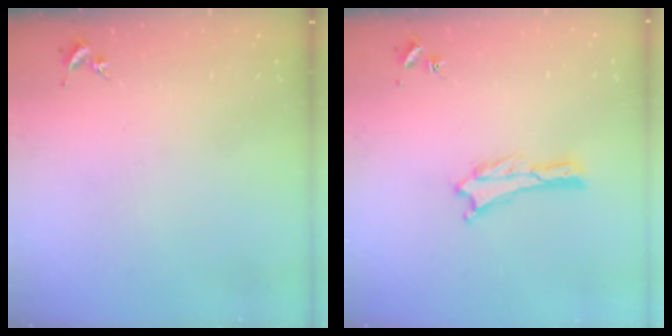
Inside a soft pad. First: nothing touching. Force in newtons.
{"total": 0.0}